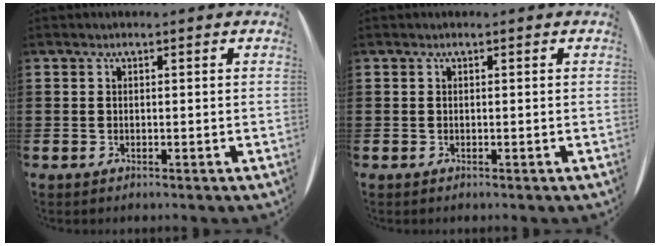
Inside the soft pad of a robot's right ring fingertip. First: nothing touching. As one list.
[{"total": 0.0}]